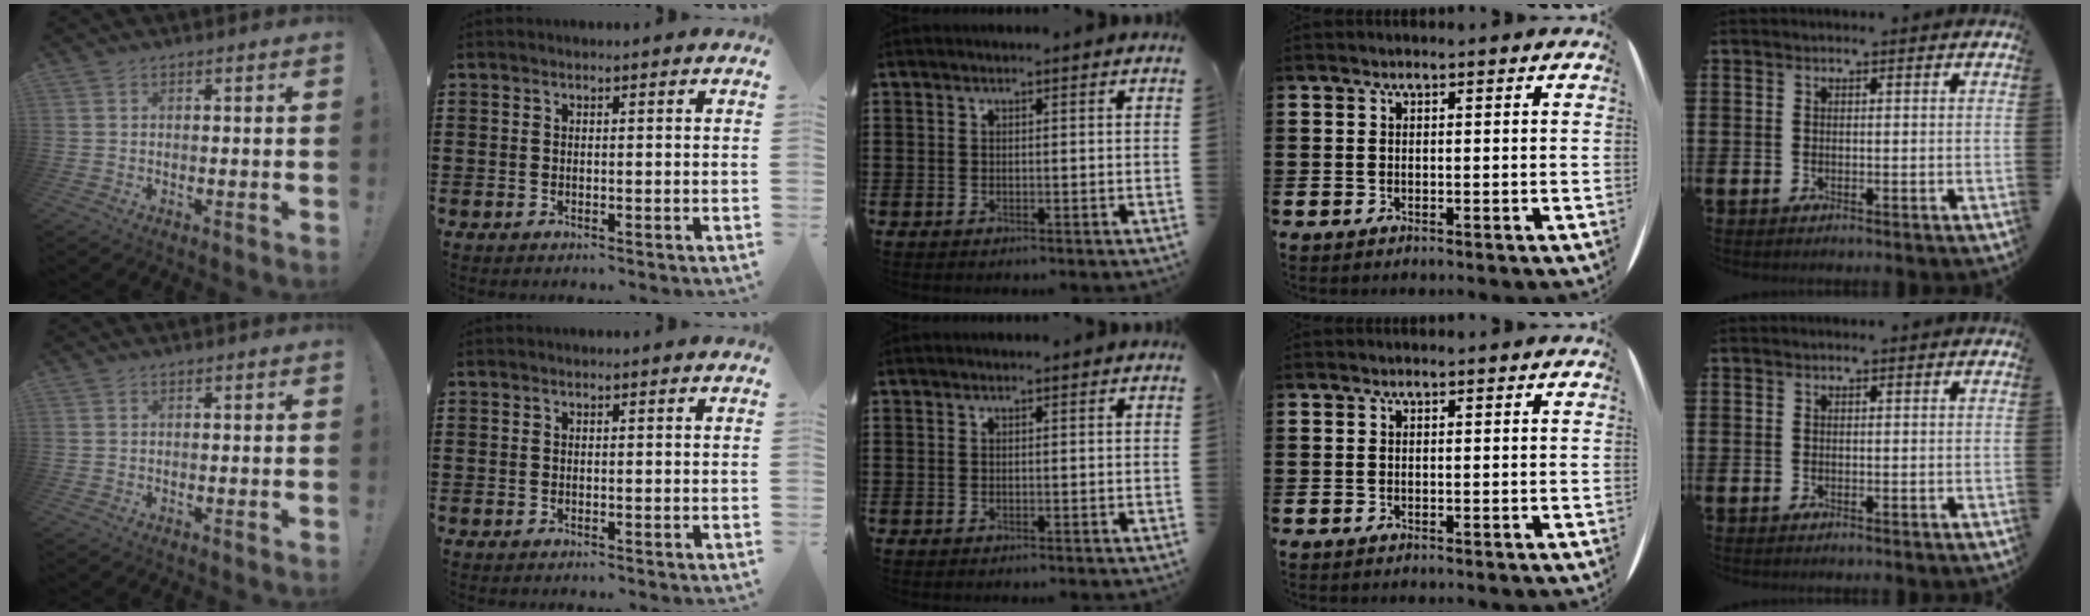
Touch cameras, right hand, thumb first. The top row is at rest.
{}